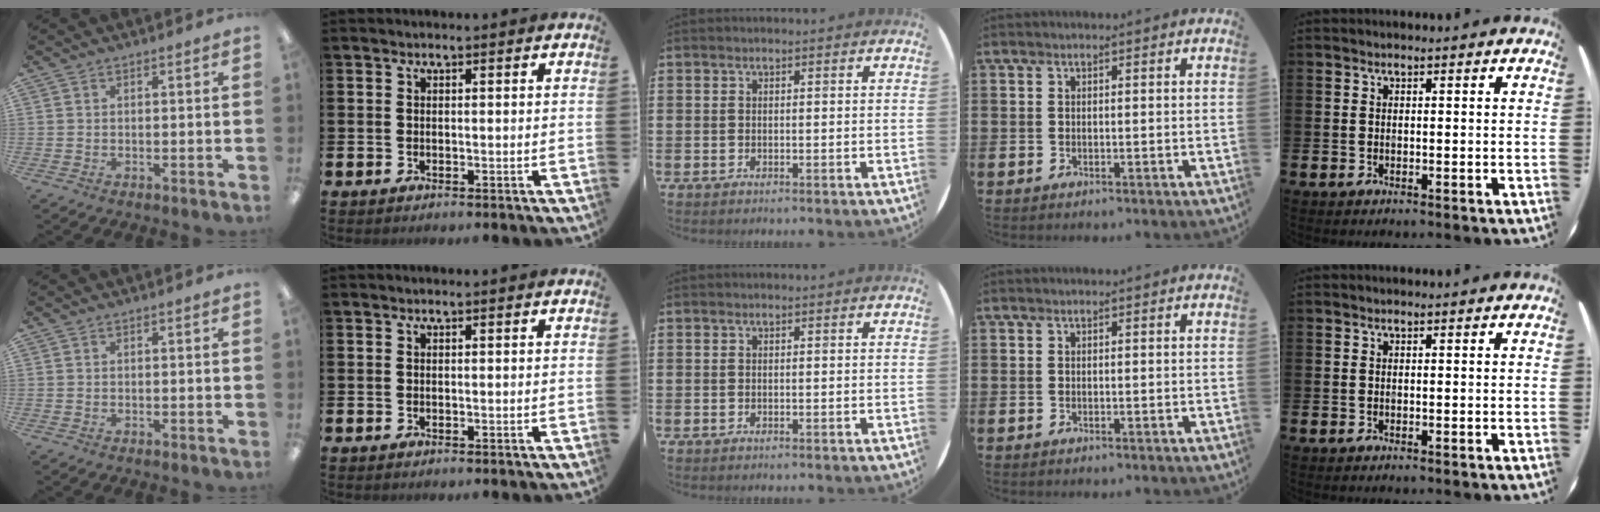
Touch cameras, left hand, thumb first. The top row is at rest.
{}